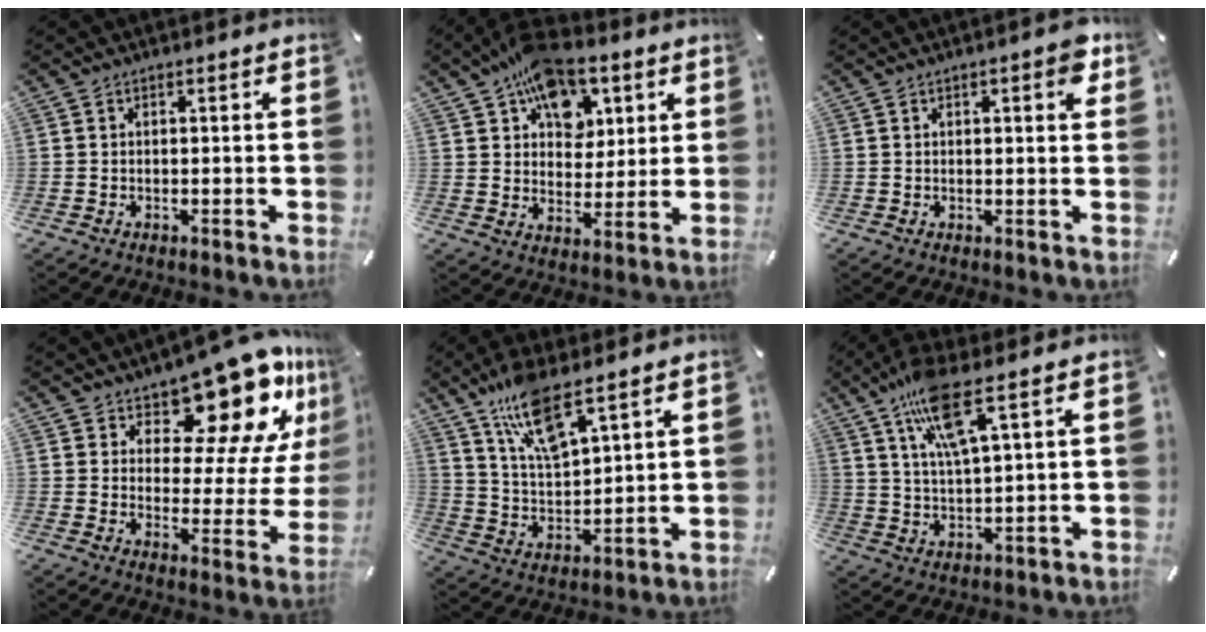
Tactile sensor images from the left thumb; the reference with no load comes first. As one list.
[{"total": 13.5, "force": [7.4, 9.4, 6.2], "torque": [-0.100, -0.039, 0.137]}, {"total": 3.6, "force": [1.4, 1.2, 3.1], "torque": [-0.040, -0.004, 0.017]}, {"total": 17.0, "force": [12.6, 7.9, 8.3], "torque": [-0.102, -0.114, 0.212]}, {"total": 12.8, "force": [9.4, 3.8, 7.9], "torque": [-0.168, -0.034, 0.172]}, {"total": 12.8, "force": [7.6, 3.1, 9.8], "torque": [-0.196, -0.011, 0.134]}]